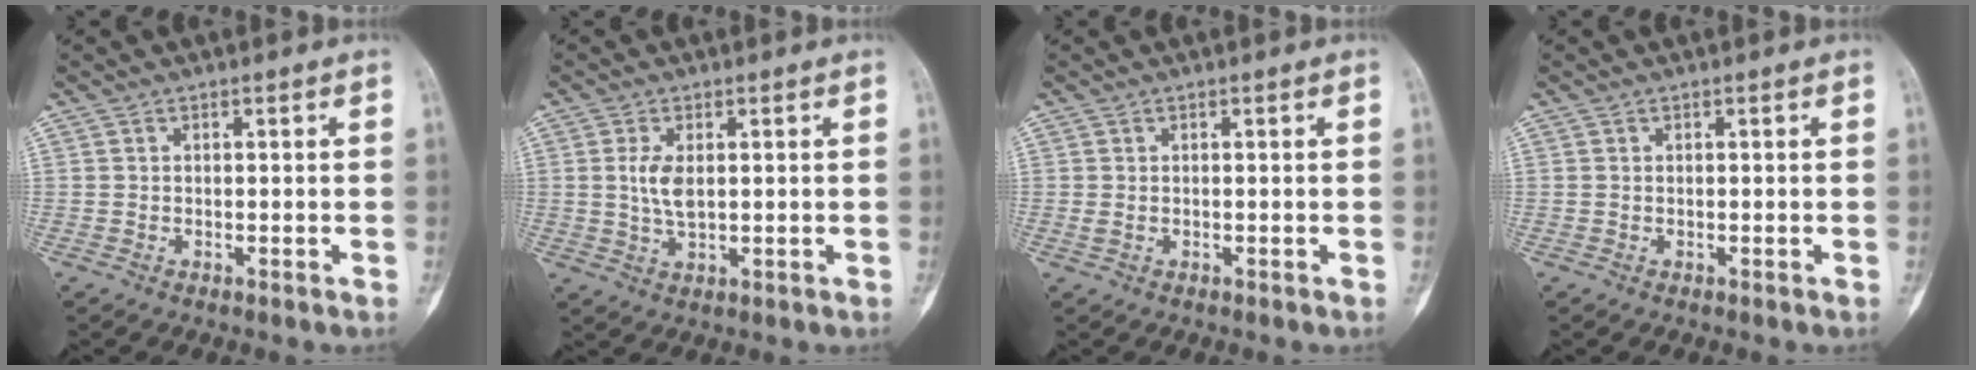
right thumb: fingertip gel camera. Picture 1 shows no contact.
{"total": 4.4, "force": [0.7, 2.0, 3.8], "torque": [-0.082, -0.007, 0.018]}
{"total": 0.8, "force": [0.0, 0.4, 0.7], "torque": [-0.019, 0.002, 0.006]}
{"total": 0.0}